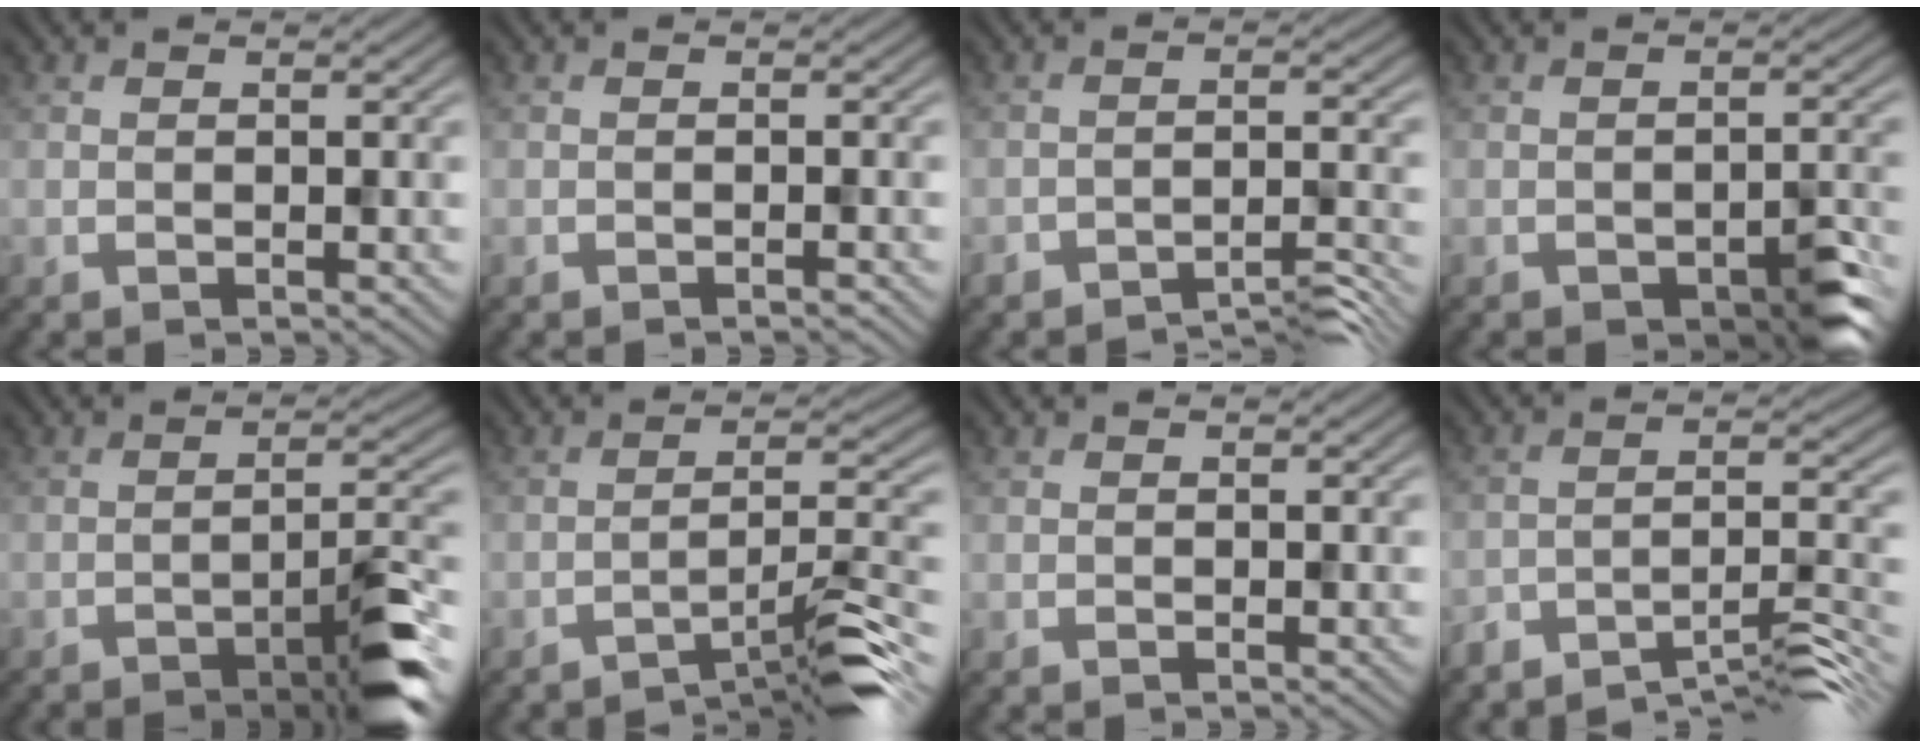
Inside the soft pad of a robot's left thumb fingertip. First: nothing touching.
{"total": 0.7, "force": [-0.6, 0.0, 0.3], "torque": [-0.002, 0.002, -0.011]}
{"total": 4.1, "force": [-3.7, 0.6, 1.6], "torque": [-0.025, 0.003, -0.057]}
{"total": 3.6, "force": [-2.0, 1.3, 2.6], "torque": [-0.036, -0.001, -0.026]}
{"total": 6.3, "force": [-4.2, 1.0, 4.6], "torque": [-0.059, 0.010, -0.069]}
{"total": 7.4, "force": [-5.7, 0.7, 4.8], "torque": [-0.060, 0.027, -0.098]}
{"total": 0.0}
{"total": 7.7, "force": [-6.7, 1.3, 3.6], "torque": [-0.059, 0.006, -0.112]}